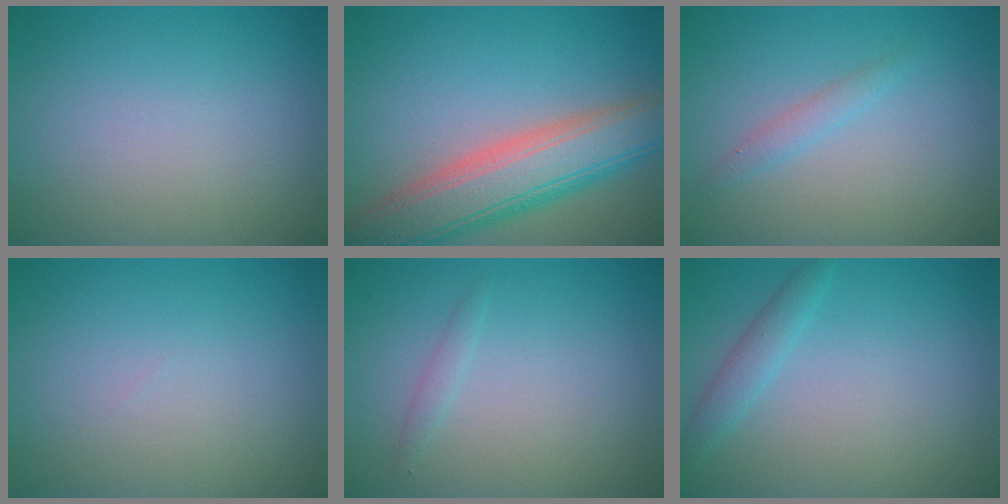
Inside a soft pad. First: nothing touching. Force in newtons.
{"total": 8.5, "press": 8.5, "slide": 0.5}
{"total": 1.2, "press": 1.2, "slide": 0.1}
{"total": 0.0}
{"total": 0.8, "press": 0.8, "slide": 0.1}
{"total": 1.8, "press": 1.8, "slide": 0.2}